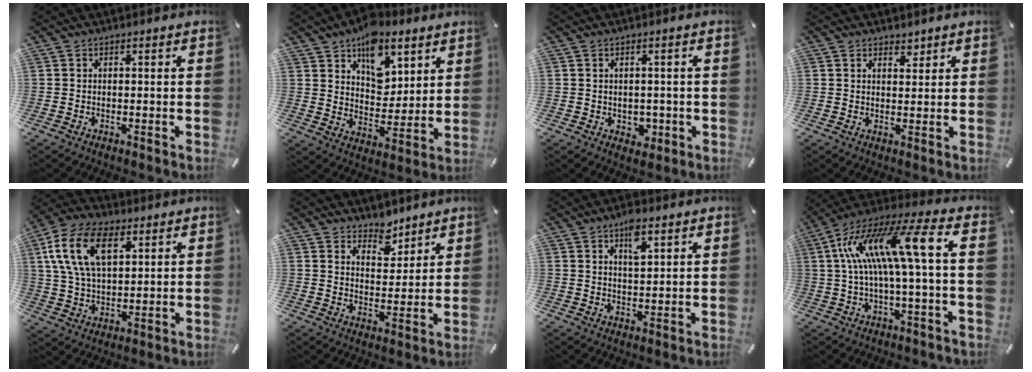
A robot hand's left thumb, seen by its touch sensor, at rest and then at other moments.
{"total": 12.9, "force": [7.8, 8.5, 5.6], "torque": [-0.072, -0.052, 0.142]}
{"total": 3.0, "force": [-0.5, 2.6, 1.3], "torque": [-0.007, -0.003, -0.012]}
{"total": 2.4, "force": [1.8, 1.6, 0.3], "torque": [0.006, -0.009, 0.031]}
{"total": 14.5, "force": [5.7, 8.5, 10.3], "torque": [-0.243, 0.006, 0.102]}
{"total": 6.1, "force": [5.2, 3.3, -0.2], "torque": [0.010, -0.041, 0.094]}
{"total": 5.7, "force": [3.2, 2.3, 4.1], "torque": [-0.064, -0.007, 0.051]}
{"total": 16.9, "force": [3.3, 3.1, 16.2], "torque": [-0.333, -0.011, 0.039]}